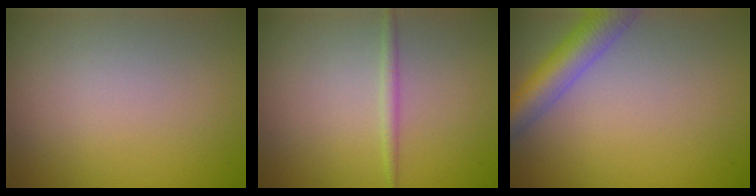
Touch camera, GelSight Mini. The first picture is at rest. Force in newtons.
{"total": 1.1, "press": 1.1, "slide": 0.0}
{"total": 4.7, "press": 4.7, "slide": 0.3}